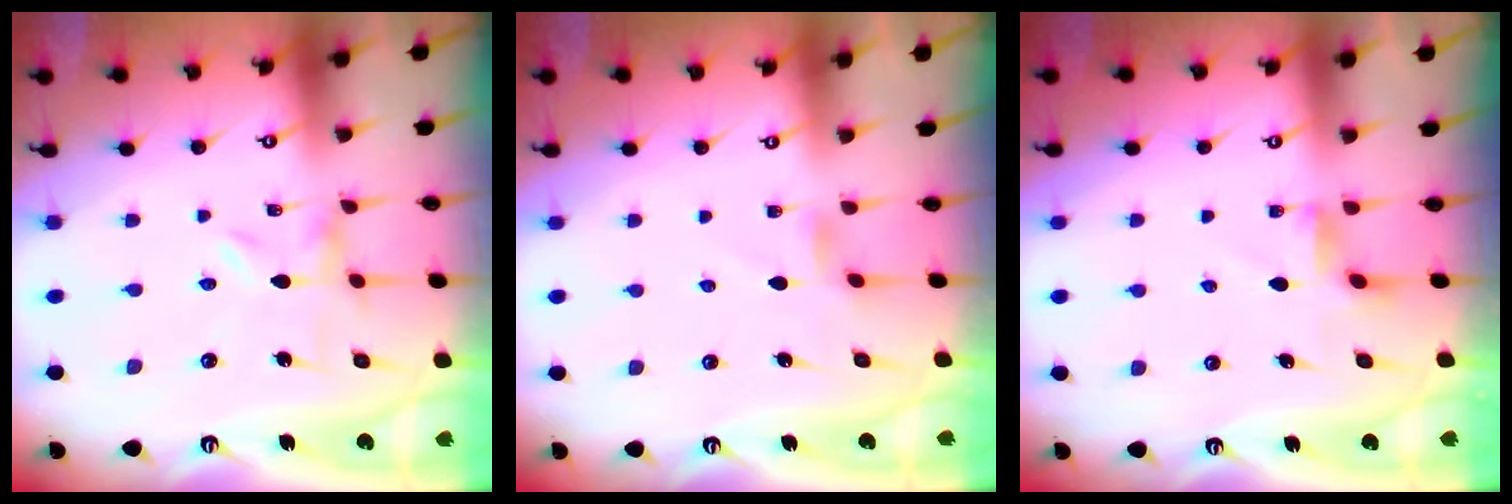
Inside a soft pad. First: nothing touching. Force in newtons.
{"total": 2.7, "press": 2.6, "slide": 0.4}
{"total": 2.6, "press": 2.6, "slide": 0.5}